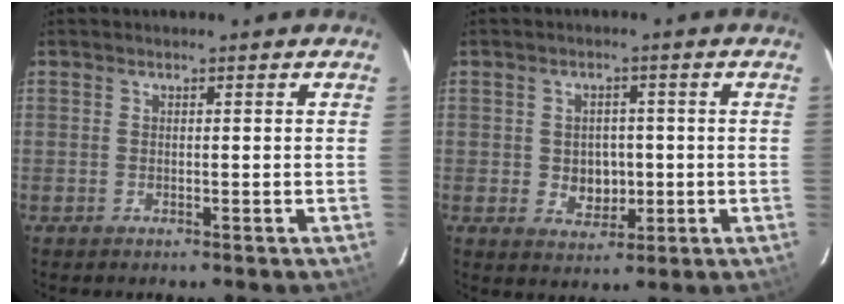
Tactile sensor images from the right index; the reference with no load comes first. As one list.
[{"total": 5.1, "force": [-0.5, 4.2, 2.8], "torque": [-0.050, 0.003, 0.002]}]